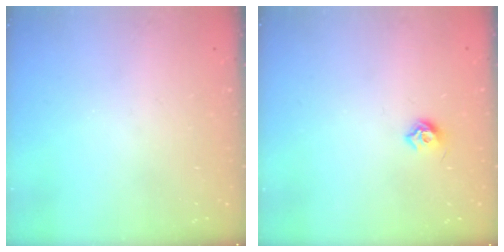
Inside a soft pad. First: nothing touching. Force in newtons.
{"total": 6.0, "press": 5.9, "slide": 1.0}